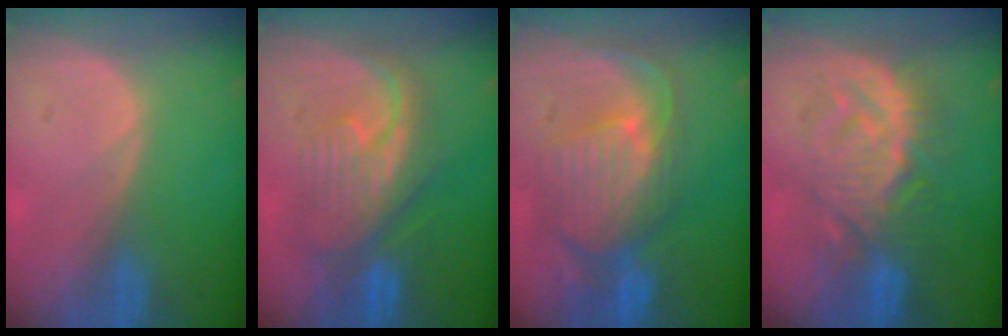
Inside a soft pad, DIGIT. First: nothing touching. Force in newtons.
{"total": 8.3, "press": 8.3, "slide": 0.2}
{"total": 10.8, "press": 9.5, "slide": 5.2}
{"total": 9.4, "press": 9.3, "slide": 1.4}